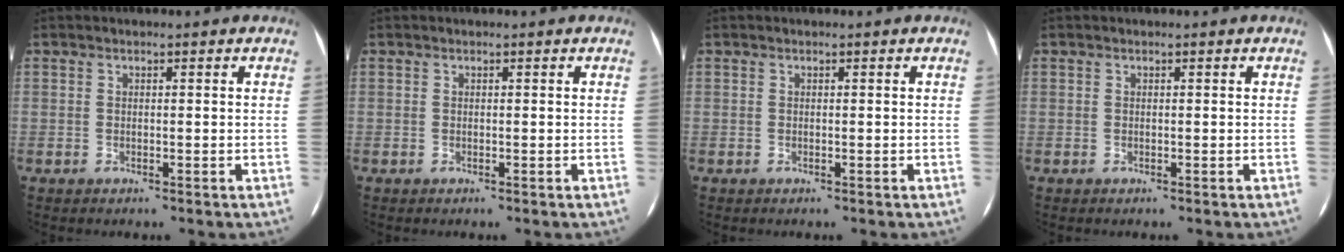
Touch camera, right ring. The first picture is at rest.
{"total": 0.0}
{"total": 0.0}
{"total": 0.0}